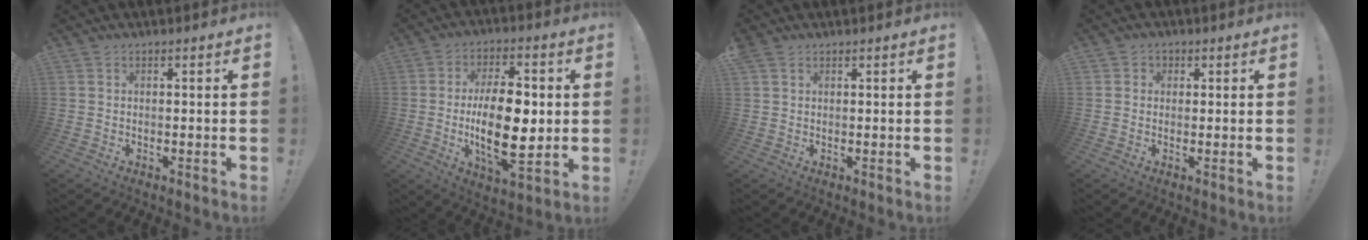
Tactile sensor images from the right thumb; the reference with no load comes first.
{"total": 19.1, "force": [-0.7, 9.1, 16.8], "torque": [-0.294, -0.008, -0.017]}
{"total": 2.2, "force": [1.4, 1.5, 0.8], "torque": [-0.017, 0.000, 0.028]}
{"total": 1.8, "force": [0.1, 1.6, 0.6], "torque": [-0.004, 0.002, -0.001]}